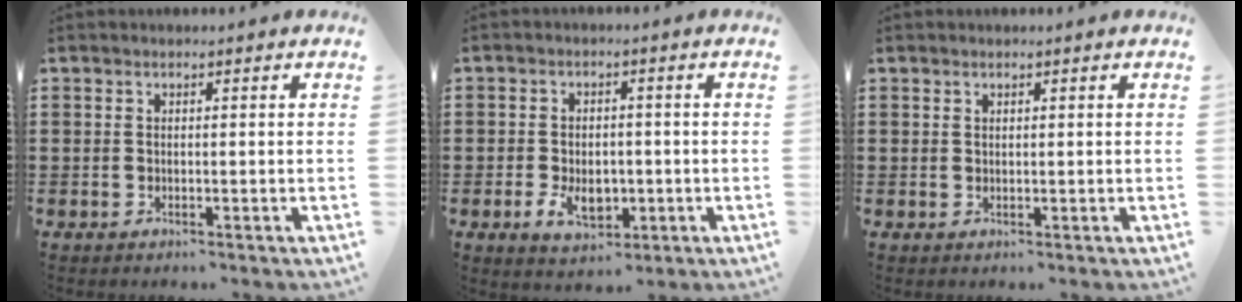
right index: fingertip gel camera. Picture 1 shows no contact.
{"total": 5.1, "force": [-1.3, 3.5, 3.5], "torque": [-0.055, -0.002, -0.026]}
{"total": 0.5, "force": [0.4, 0.3, 0.1], "torque": [-0.003, 0.002, 0.008]}